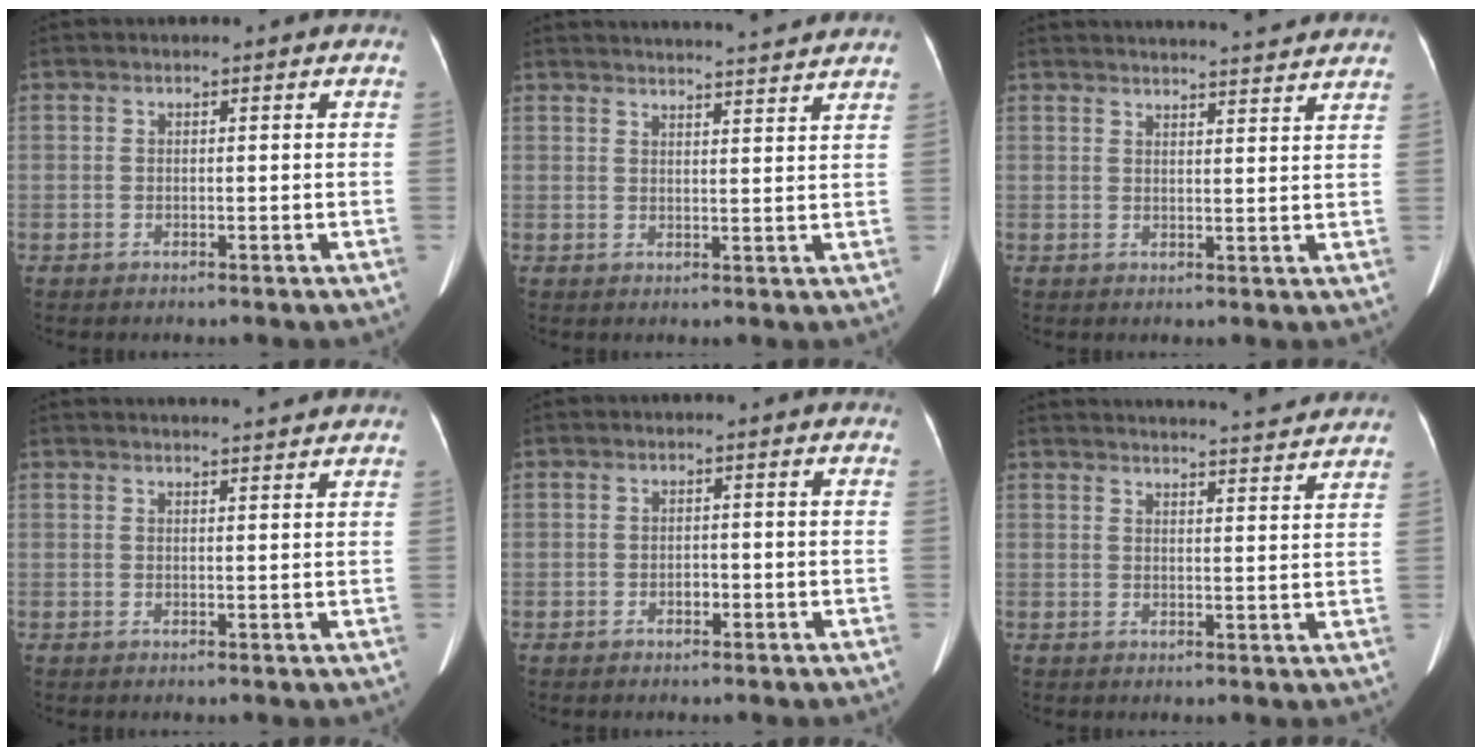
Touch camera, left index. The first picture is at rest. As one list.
[{"total": 13.9, "force": [13.3, -0.1, 4.0], "torque": [-0.060, 0.000, 0.165]}, {"total": 14.0, "force": [13.4, 0.3, 4.1], "torque": [-0.056, 0.002, 0.159]}, {"total": 7.2, "force": [6.8, -0.1, 2.2], "torque": [-0.032, 0.016, 0.076]}, {"total": 1.1, "force": [-0.6, 0.6, 0.7], "torque": [-0.010, 0.001, -0.007]}, {"total": 18.0, "force": [17.3, 0.8, 5.0], "torque": [-0.074, -0.006, 0.214]}]